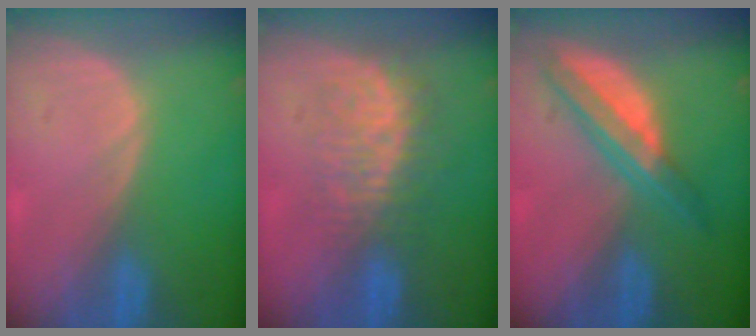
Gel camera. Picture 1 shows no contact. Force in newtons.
{"total": 7.8, "press": 7.2, "slide": 2.9}
{"total": 6.8, "press": 5.8, "slide": 3.6}